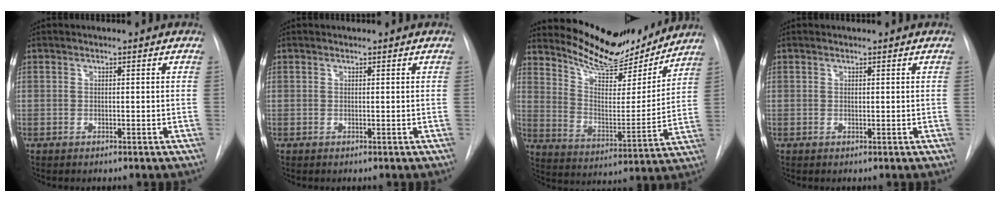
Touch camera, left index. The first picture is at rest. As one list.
[{"total": 0.0}, {"total": 14.3, "force": [13.5, 3.1, 3.4], "torque": [-0.063, -0.027, 0.216]}, {"total": 0.0}]